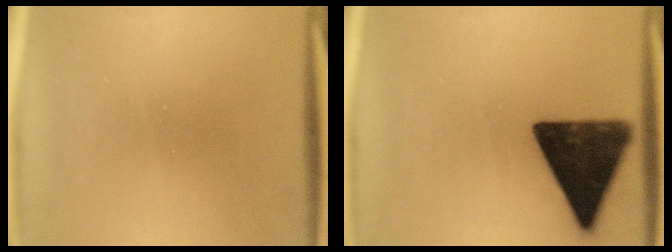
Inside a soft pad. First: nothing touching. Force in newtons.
{"total": 13.3}